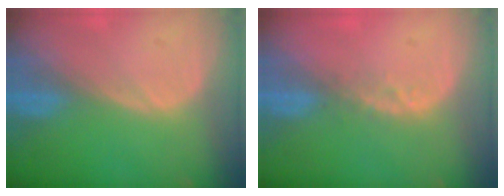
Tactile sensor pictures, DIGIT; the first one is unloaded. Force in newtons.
{"total": 2.1, "press": 1.8, "slide": 1.1}